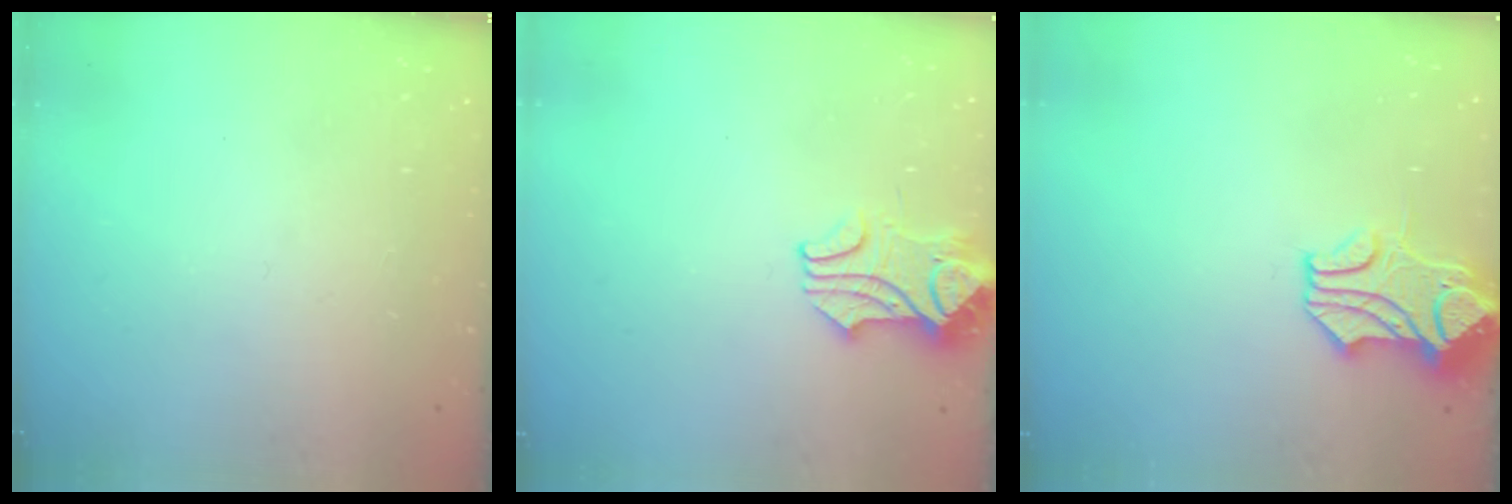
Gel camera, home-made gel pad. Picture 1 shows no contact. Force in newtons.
{"total": 2.4, "press": 2.3, "slide": 0.6}
{"total": 1.7, "press": 1.1, "slide": 1.3}